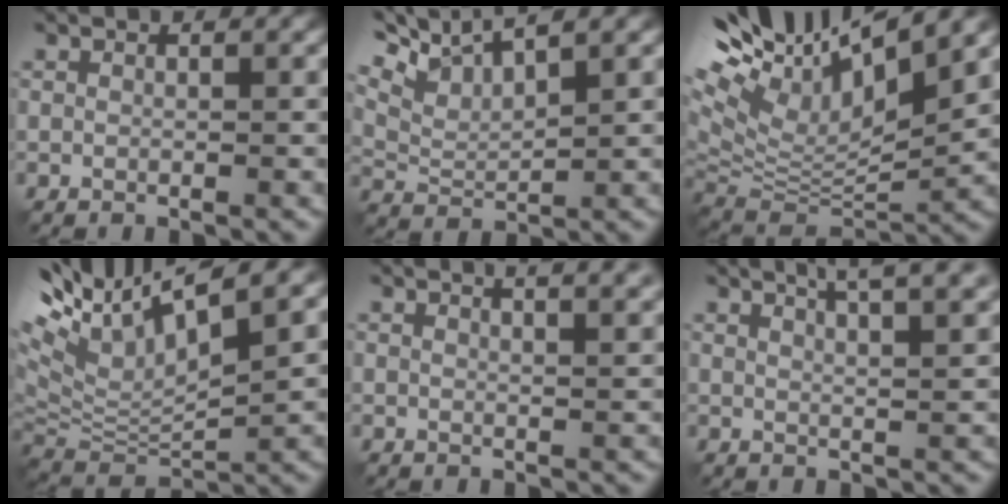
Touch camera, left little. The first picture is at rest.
{"total": 5.5, "force": [3.5, 1.7, 3.9], "torque": [-0.089, 0.011, 0.068]}
{"total": 13.5, "force": [6.9, 5.3, 10.2], "torque": [-0.222, 0.032, 0.127]}
{"total": 11.2, "force": [6.4, 3.5, 8.5], "torque": [-0.193, 0.029, 0.116]}
{"total": 6.0, "force": [4.0, 2.4, 3.7], "torque": [-0.016, 0.039, 0.025]}
{"total": 8.0, "force": [5.5, 2.7, 5.2], "torque": [-0.041, 0.032, 0.043]}